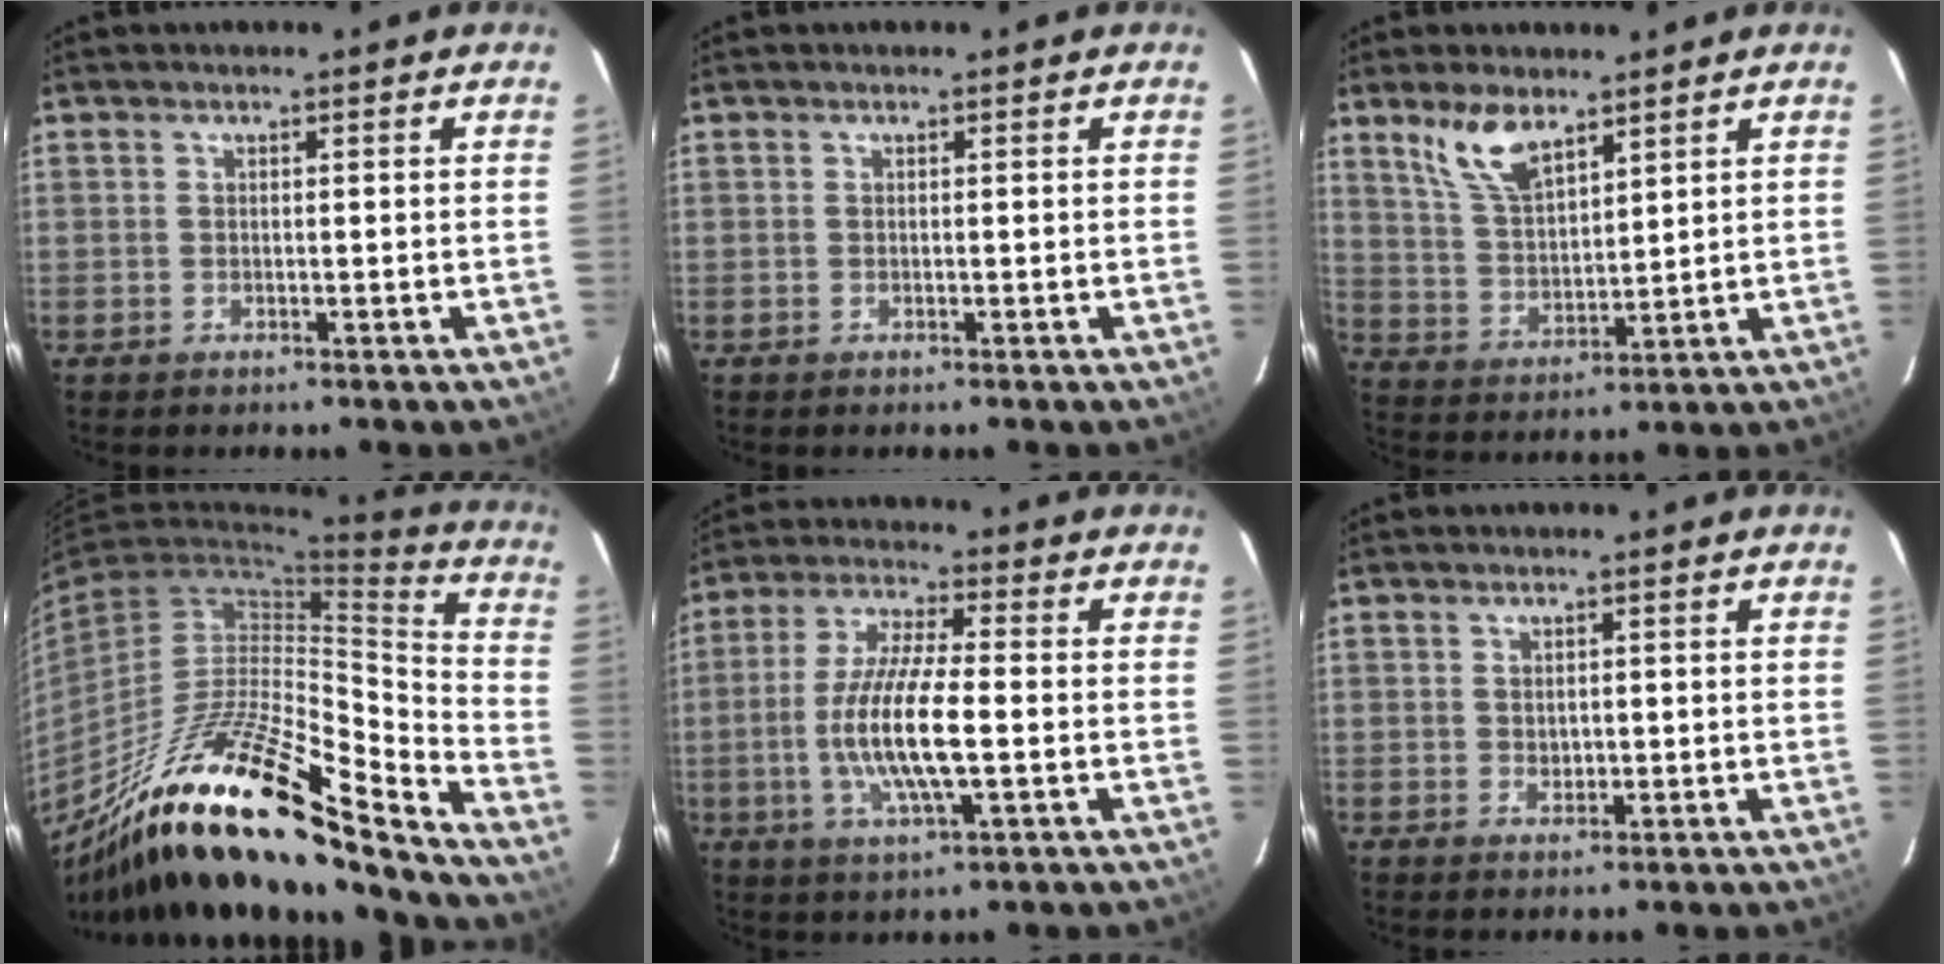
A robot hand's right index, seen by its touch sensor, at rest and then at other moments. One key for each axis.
{"total": 0.0}
{"total": 8.8, "fx": 6.0, "fy": 3.5, "fz": 5.4, "tx": -0.104, "ty": 0.008, "tz": 0.129}
{"total": 27.2, "fx": -19.6, "fy": 5.1, "fz": 18.3, "tx": -0.300, "ty": -0.030, "tz": -0.334}
{"total": 12.8, "fx": -2.2, "fy": 2.9, "fz": 12.3, "tx": -0.248, "ty": -0.006, "tz": -0.042}
{"total": 1.5, "fx": 0.1, "fy": 1.3, "fz": 0.6, "tx": -0.007, "ty": 0.001, "tz": 0.006}